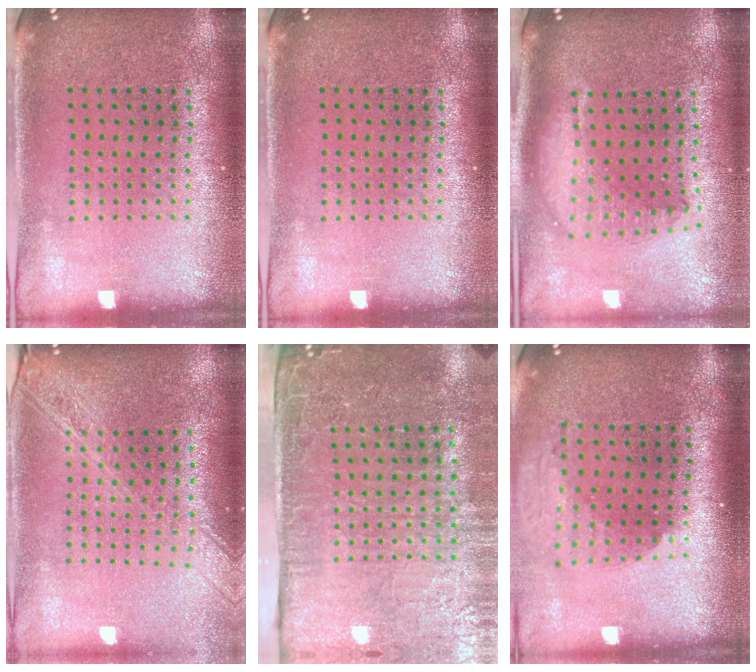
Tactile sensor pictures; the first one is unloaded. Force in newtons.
{"total": 0.0}
{"total": 2.0, "press": 1.6, "slide": 1.2}
{"total": 2.2, "press": 1.9, "slide": 1.2}
{"total": 4.8, "press": 4.0, "slide": 2.6}
{"total": 1.9, "press": 1.4, "slide": 1.3}